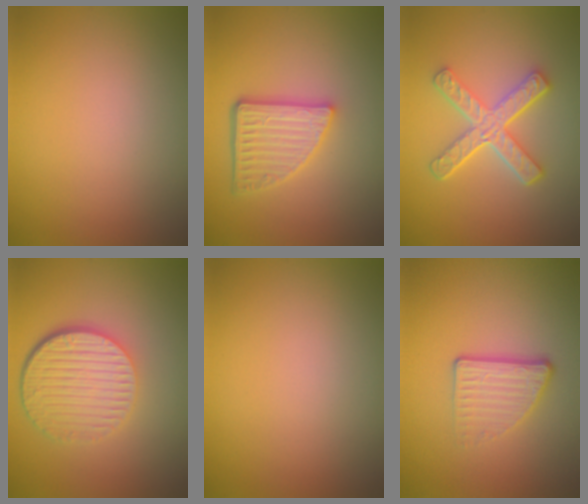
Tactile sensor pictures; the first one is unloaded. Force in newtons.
{"total": 4.6, "press": 3.5, "slide": 2.9}
{"total": 4.8, "press": 3.6, "slide": 3.2}
{"total": 6.1, "press": 4.2, "slide": 4.3}
{"total": 0.0}
{"total": 3.4, "press": 2.2, "slide": 2.6}